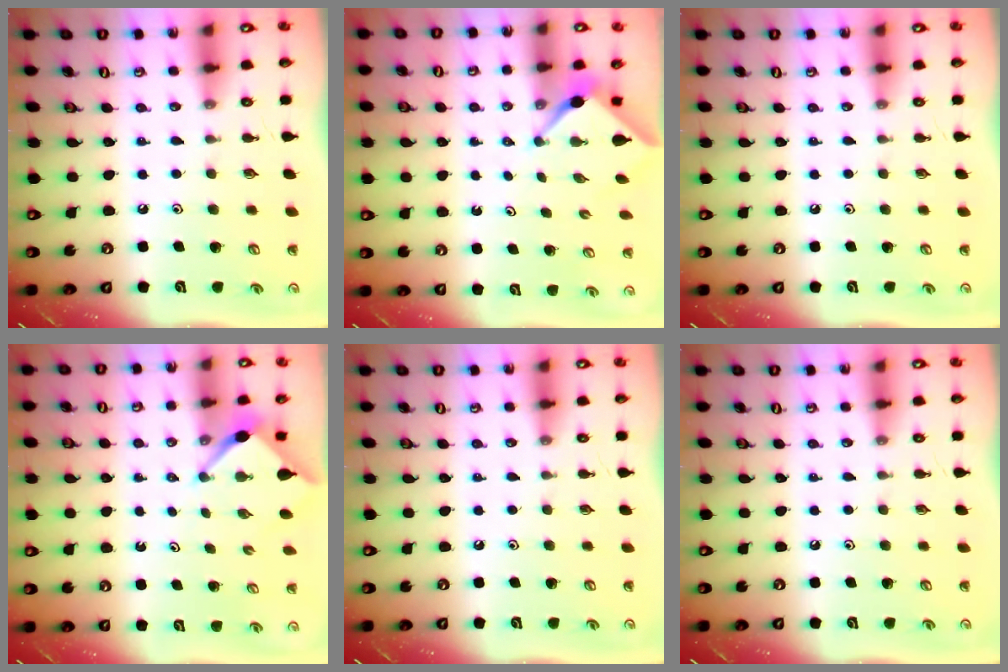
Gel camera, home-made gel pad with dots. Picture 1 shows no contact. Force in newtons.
{"total": 2.5, "press": 2.4, "slide": 0.3}
{"total": 0.0}
{"total": 3.3, "press": 3.3, "slide": 0.3}
{"total": 0.0}
{"total": 0.0}